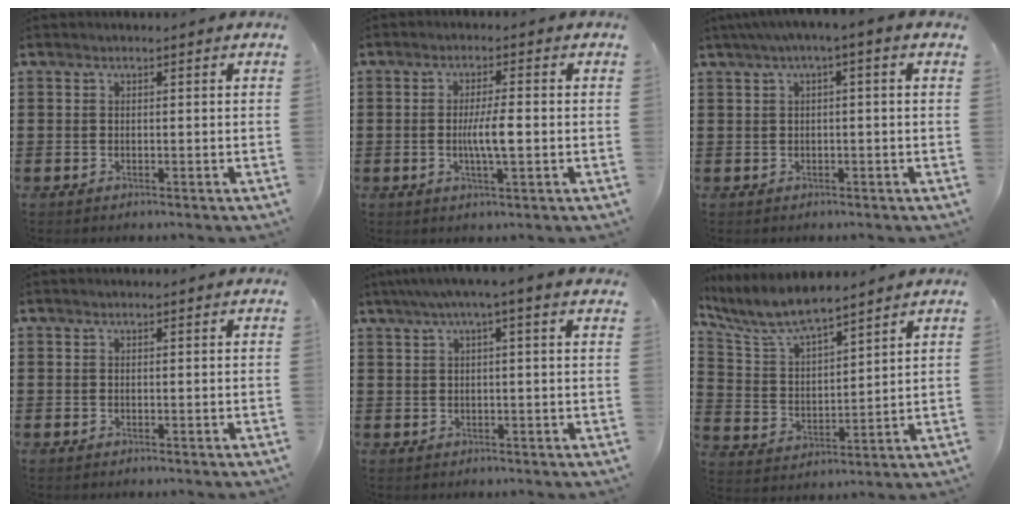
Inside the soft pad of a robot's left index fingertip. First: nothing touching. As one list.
[{"total": 4.9, "force": [-0.5, 0.8, 4.8], "torque": [-0.090, 0.000, -0.014]}, {"total": 1.9, "force": [-0.4, -0.1, 1.9], "torque": [-0.031, -0.002, -0.010]}, {"total": 0.0}, {"total": 2.9, "force": [1.3, -0.2, 2.6], "torque": [-0.052, 0.001, 0.021]}, {"total": 7.6, "force": [6.7, 1.4, 3.1], "torque": [-0.090, -0.030, 0.118]}]